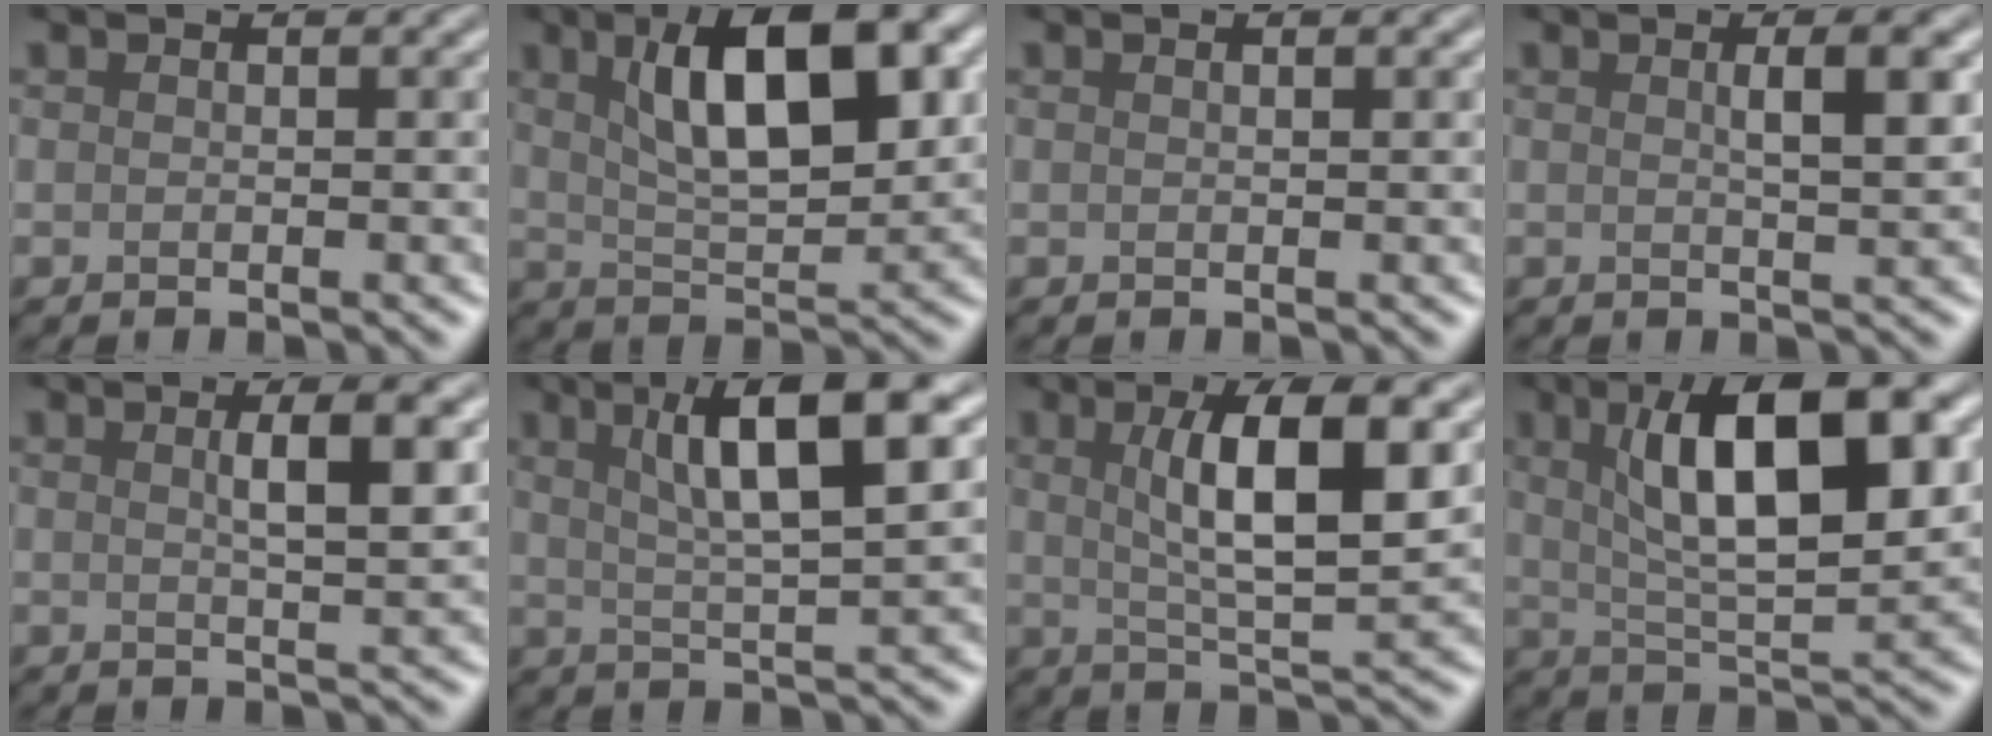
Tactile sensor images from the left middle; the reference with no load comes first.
{"total": 9.2, "force": [2.9, 3.4, 8.1], "torque": [-0.125, 0.007, 0.053]}
{"total": 0.8, "force": [0.4, 0.3, 0.6], "torque": [-0.001, -0.005, 0.001]}
{"total": 3.0, "force": [0.6, 0.7, 2.9], "torque": [-0.033, 0.005, 0.008]}
{"total": 3.8, "force": [0.7, 0.8, 3.6], "torque": [-0.050, 0.003, 0.014]}
{"total": 8.0, "force": [2.8, 1.5, 7.4], "torque": [-0.109, 0.010, 0.052]}
{"total": 7.8, "force": [1.6, 2.0, 7.4], "torque": [-0.112, -0.004, 0.035]}
{"total": 10.5, "force": [2.7, 3.4, 9.6], "torque": [-0.147, 0.006, 0.051]}